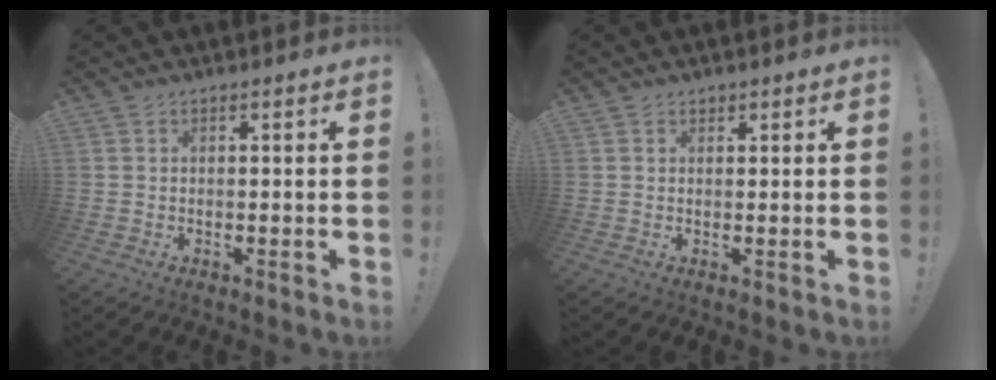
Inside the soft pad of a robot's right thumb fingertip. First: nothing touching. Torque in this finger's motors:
{"motor_torque": [-0.03, 0.02, 0.00, 0.00, 0.00]}